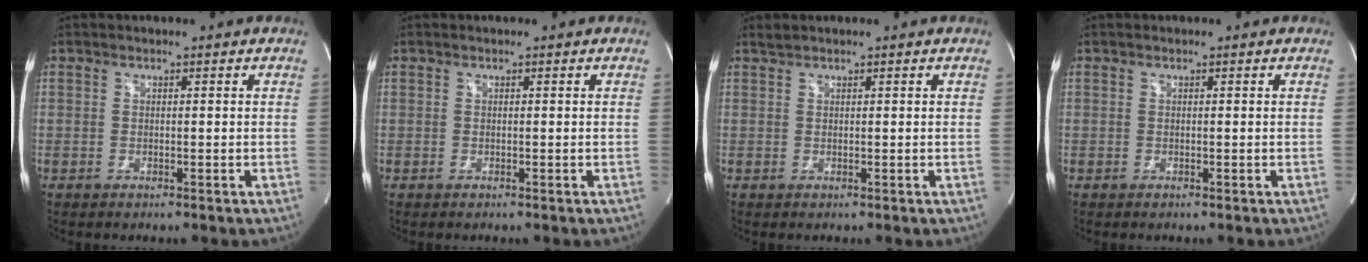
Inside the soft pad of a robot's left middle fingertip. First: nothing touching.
{"total": 0.0}
{"total": 0.6, "force": [0.6, -0.1, 0.0], "torque": [-0.008, 0.008, 0.017]}
{"total": 0.0}